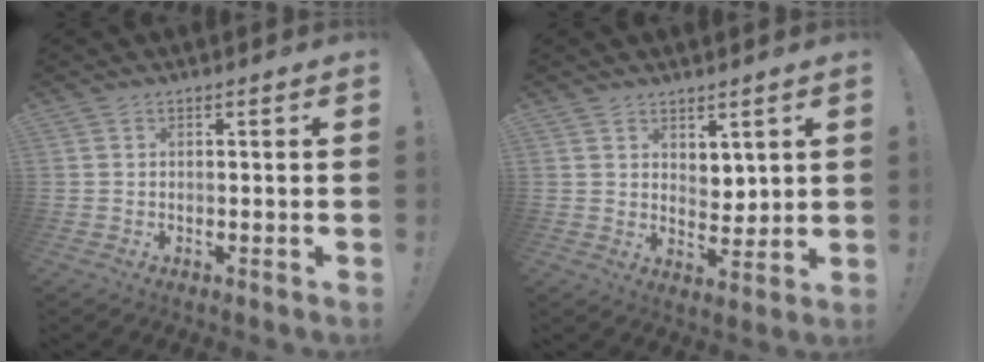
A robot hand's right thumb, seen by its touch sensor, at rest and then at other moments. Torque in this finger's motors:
{"motor_torque": [0.08, 0.02, 0.32, 0.14, 0.04]}